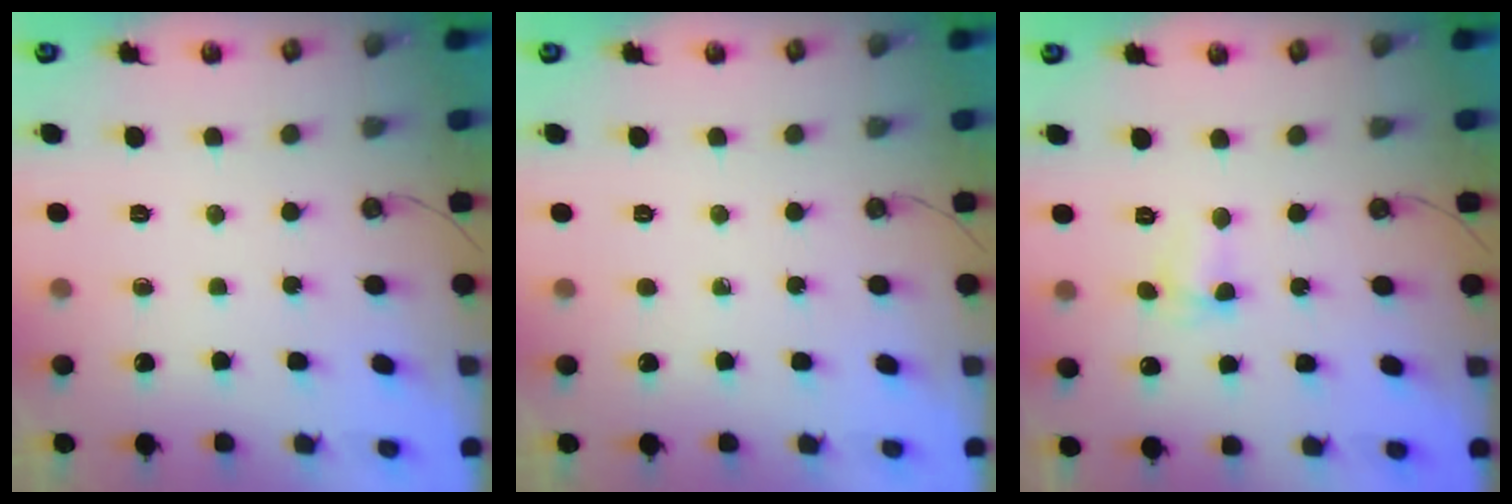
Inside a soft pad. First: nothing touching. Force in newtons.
{"total": 0.0}
{"total": 1.9, "press": 1.8, "slide": 0.5}